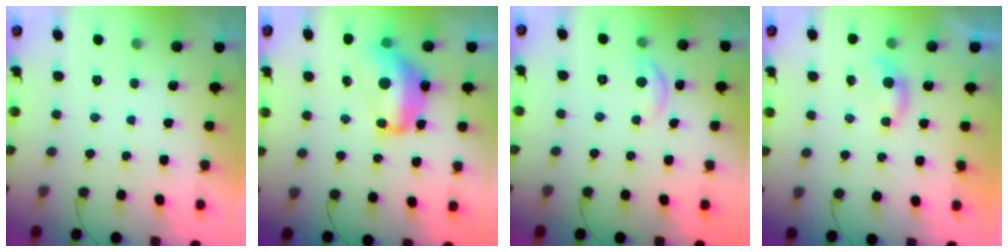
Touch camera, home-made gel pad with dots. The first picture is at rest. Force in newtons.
{"total": 13.5, "press": 13.4, "slide": 1.0}
{"total": 5.2, "press": 5.2, "slide": 0.4}
{"total": 3.9, "press": 3.9, "slide": 0.5}